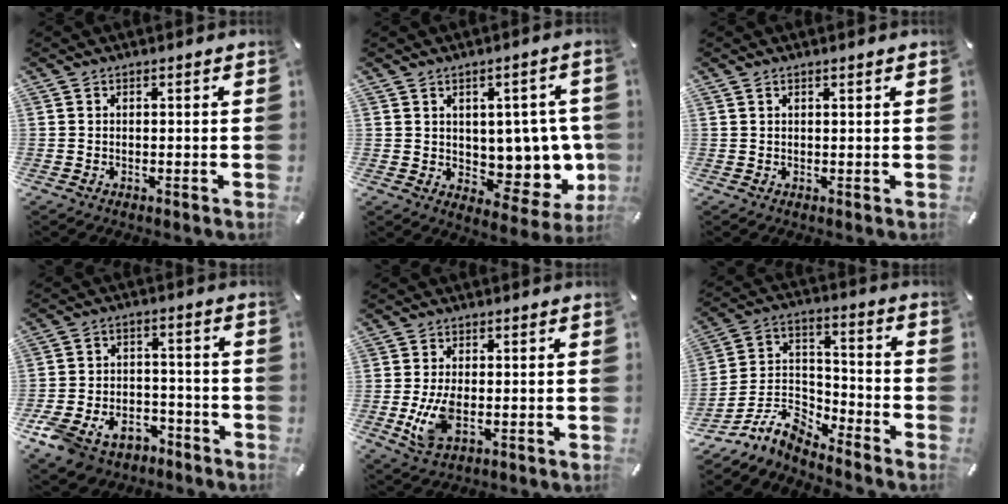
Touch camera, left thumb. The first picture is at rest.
{"total": 9.8, "force": [1.5, 7.2, 6.5], "torque": [-0.060, -0.026, 0.040]}
{"total": 1.0, "force": [0.6, 0.1, 0.8], "torque": [-0.016, -0.001, 0.010]}
{"total": 10.0, "force": [-6.2, 6.7, 4.0], "torque": [-0.080, 0.043, -0.111]}
{"total": 6.8, "force": [-0.8, 4.0, 5.5], "torque": [-0.117, -0.005, -0.016]}
{"total": 10.0, "force": [-7.9, 5.2, 3.2], "torque": [-0.068, 0.030, -0.150]}